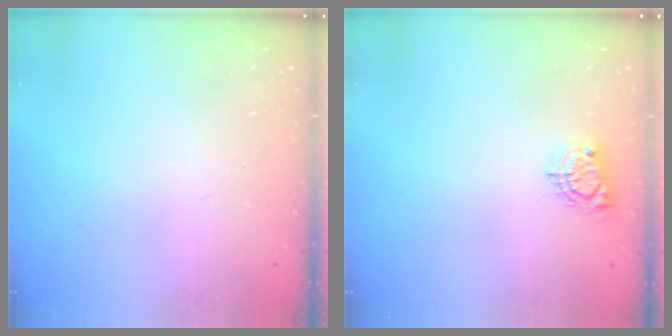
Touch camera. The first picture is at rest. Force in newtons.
{"total": 5.8, "press": 5.8, "slide": 0.3}